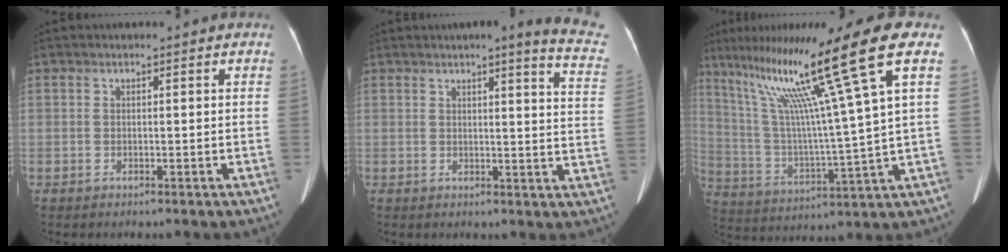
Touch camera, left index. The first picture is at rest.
{"total": 11.2, "force": [9.2, 0.0, 6.4], "torque": [-0.062, -0.062, 0.073]}
{"total": 19.4, "force": [10.4, -3.1, 16.1], "torque": [-0.271, -0.017, 0.173]}